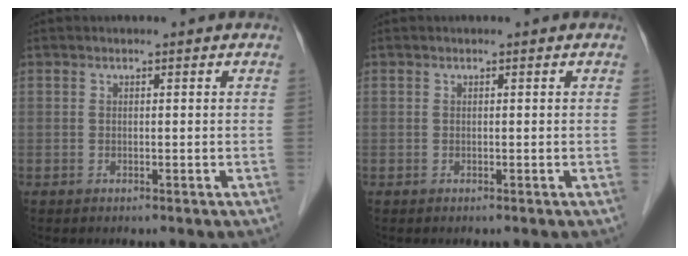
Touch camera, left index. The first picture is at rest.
{"total": 0.0}